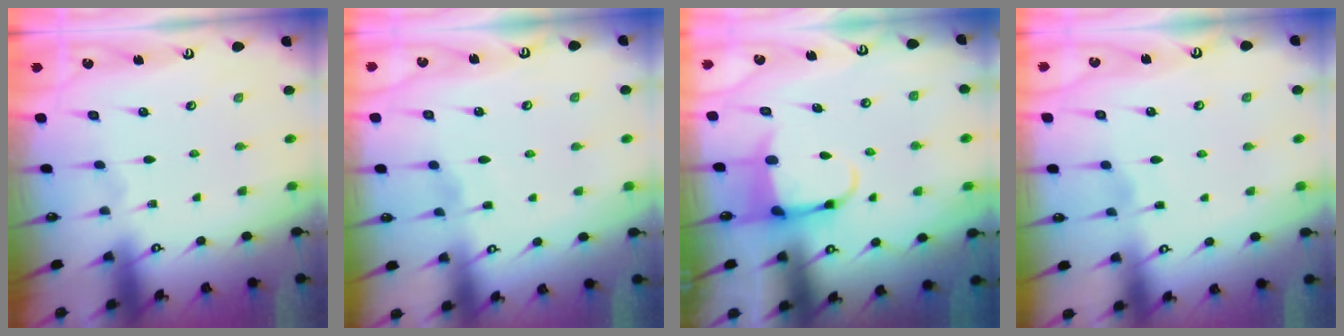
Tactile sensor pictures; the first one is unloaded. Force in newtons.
{"total": 3.5, "press": 3.5, "slide": 0.5}
{"total": 3.8, "press": 3.7, "slide": 1.0}
{"total": 2.7, "press": 2.7, "slide": 0.3}